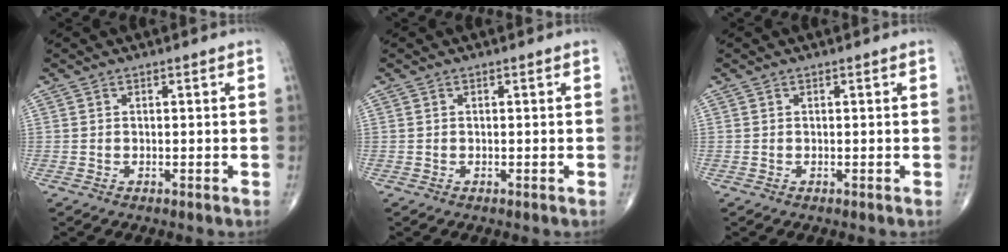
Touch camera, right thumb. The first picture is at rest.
{"total": 0.0}
{"total": 0.0}